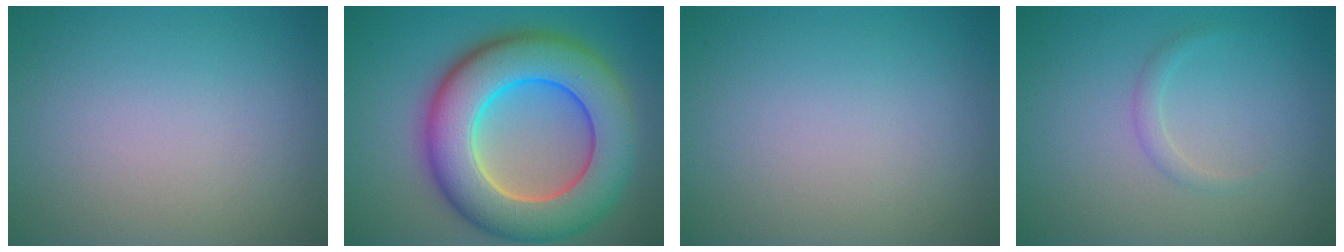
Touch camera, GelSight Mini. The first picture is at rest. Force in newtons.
{"total": 12.3, "press": 12.3, "slide": 0.5}
{"total": 0.0}
{"total": 1.0, "press": 1.0, "slide": 0.0}